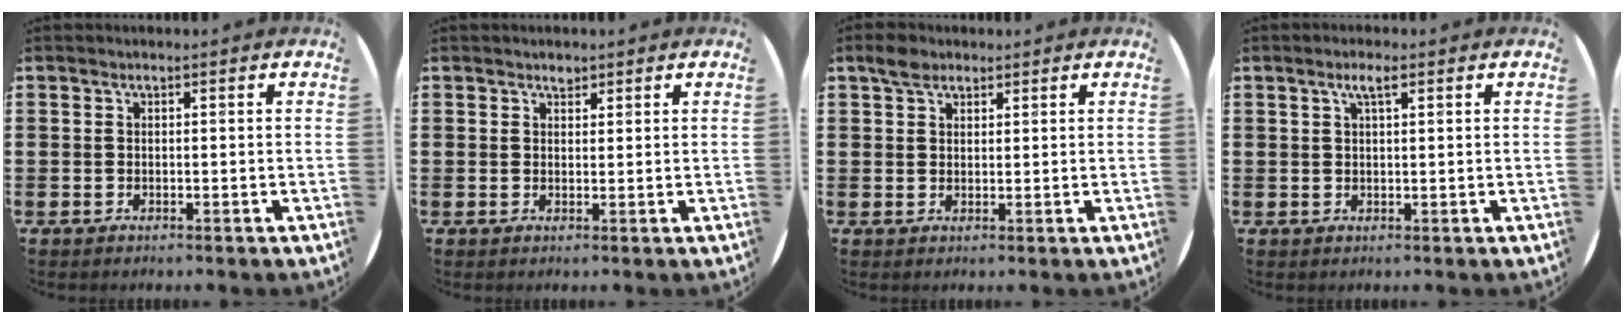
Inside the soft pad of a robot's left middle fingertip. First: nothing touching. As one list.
[{"total": 1.1, "force": [1.0, 0.5, 0.2], "torque": [0.003, -0.002, 0.018]}, {"total": 2.5, "force": [2.0, 1.3, 0.8], "torque": [-0.003, 0.000, 0.035]}, {"total": 2.3, "force": [1.4, 0.4, 1.8], "torque": [-0.037, 0.006, 0.022]}]